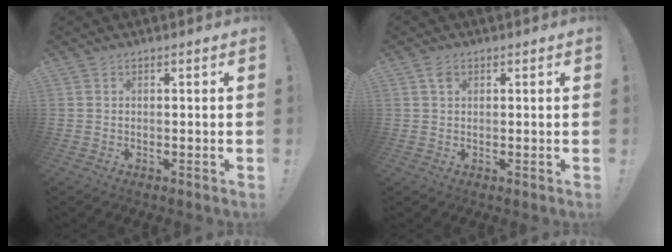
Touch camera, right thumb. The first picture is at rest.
{"total": 2.0, "force": [0.9, 1.3, 1.2], "torque": [-0.019, -0.001, 0.015]}